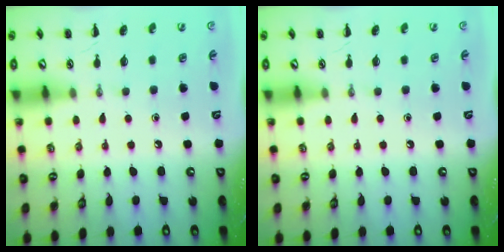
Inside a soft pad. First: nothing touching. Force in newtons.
{"total": 0.0}